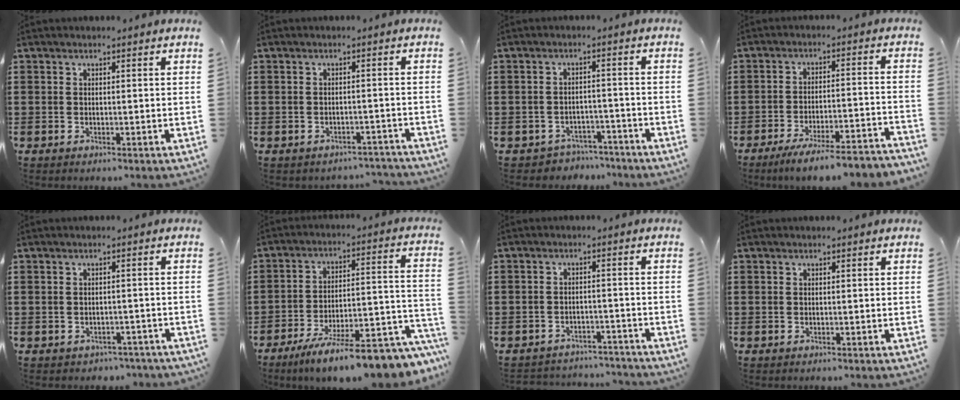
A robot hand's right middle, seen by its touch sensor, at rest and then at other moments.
{"total": 1.8, "force": [-1.8, 0.3, 0.0], "torque": [-0.006, 0.000, -0.040]}
{"total": 3.1, "force": [-3.0, 0.7, -0.3], "torque": [-0.006, 0.002, -0.066]}
{"total": 6.1, "force": [-5.4, -0.3, 2.8], "torque": [-0.047, -0.013, -0.101]}
{"total": 1.5, "force": [-1.4, 0.5, -0.2], "torque": [-0.004, 0.003, -0.033]}
{"total": 12.9, "force": [-9.9, 0.9, 8.2], "torque": [-0.117, 0.022, -0.172]}
{"total": 3.3, "force": [-3.2, 0.6, -0.5], "torque": [0.000, 0.002, -0.072]}
{"total": 0.0}